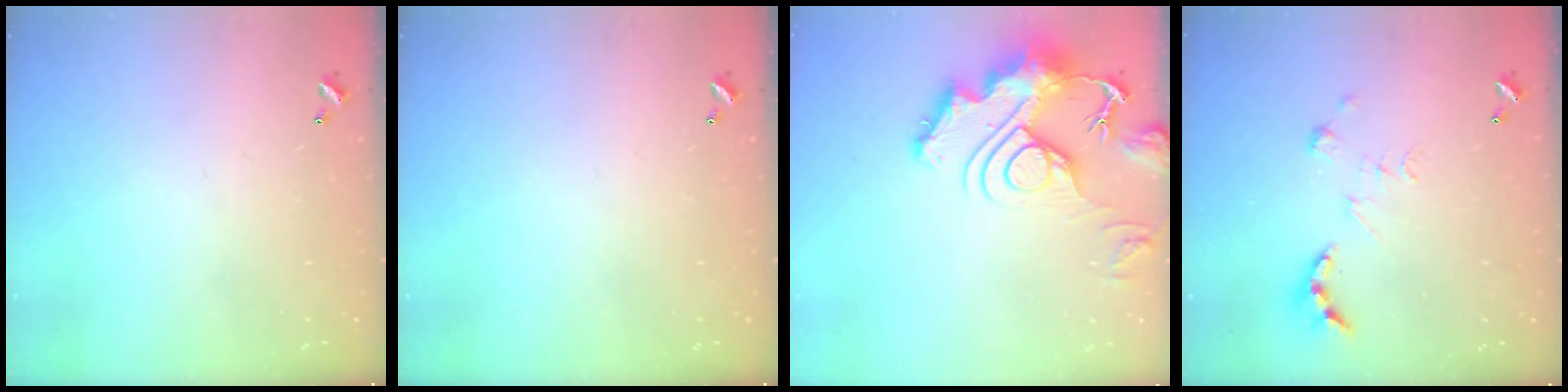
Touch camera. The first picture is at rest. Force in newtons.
{"total": 0.0}
{"total": 17.0, "press": 16.9, "slide": 1.8}
{"total": 4.7, "press": 4.7, "slide": 0.4}